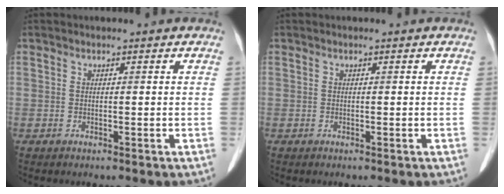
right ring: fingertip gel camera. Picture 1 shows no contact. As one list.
[{"total": 0.0}]